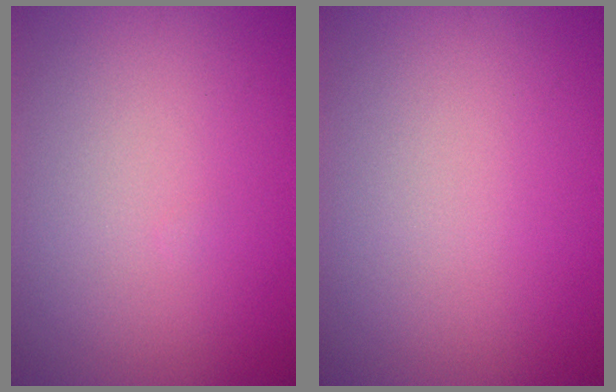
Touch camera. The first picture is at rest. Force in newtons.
{"total": 0.0}